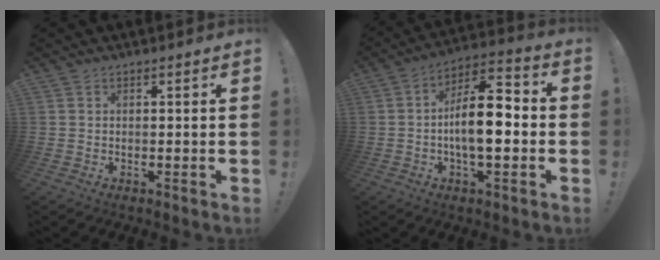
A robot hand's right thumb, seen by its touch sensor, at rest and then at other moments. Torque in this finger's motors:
{"motor_torque": [0.20, 0.72, 0.70, 0.36, 0.11]}